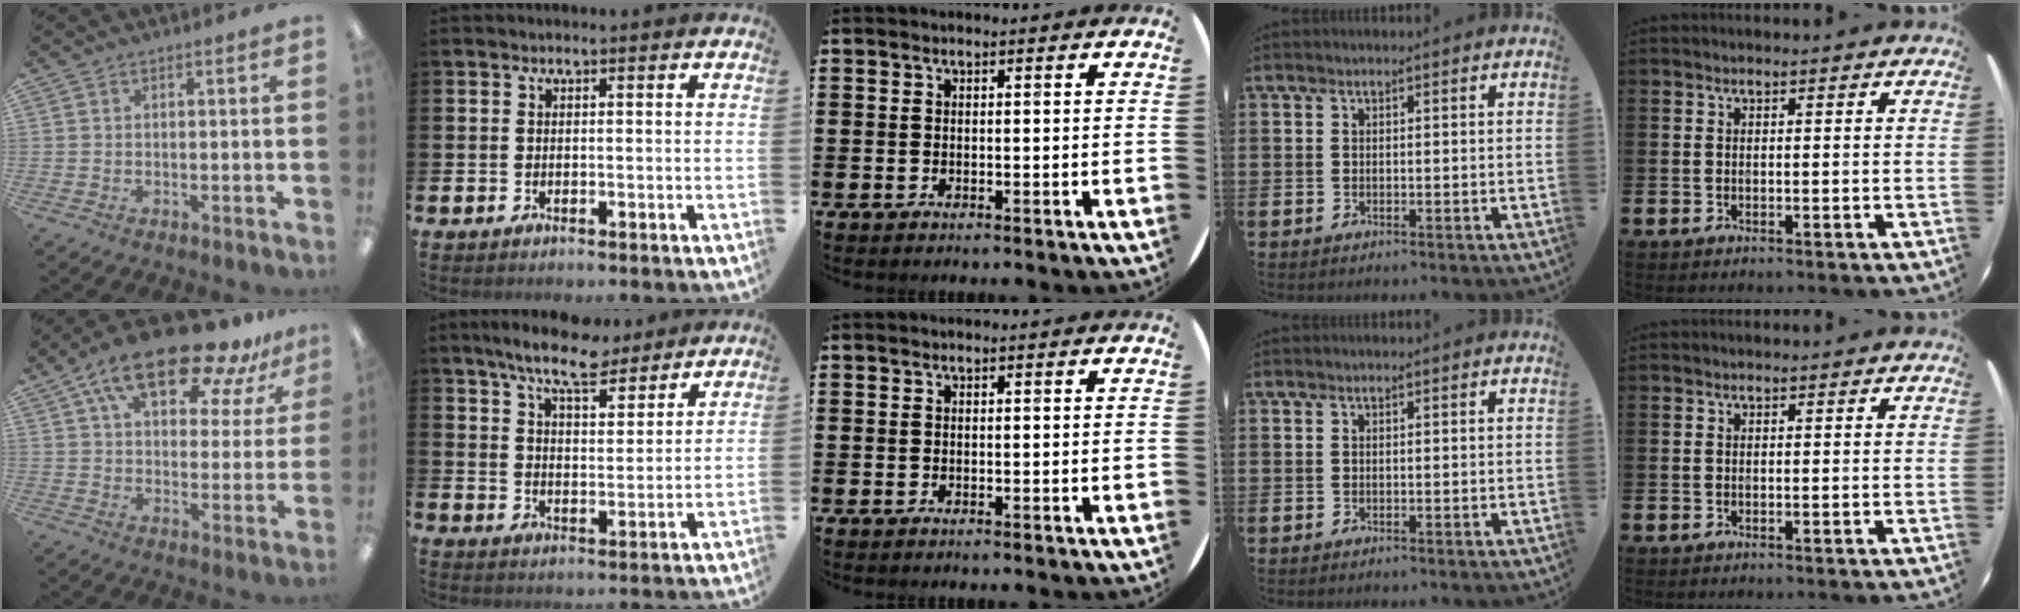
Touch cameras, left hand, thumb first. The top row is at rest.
{"thumb": {"total": 20.8, "force": [13.5, 8.7, 13.2], "torque": [-0.215, -0.072, 0.229]}, "index": {"total": 8.9, "force": [7.9, 2.0, 3.6], "torque": [-0.078, -0.032, 0.140]}}